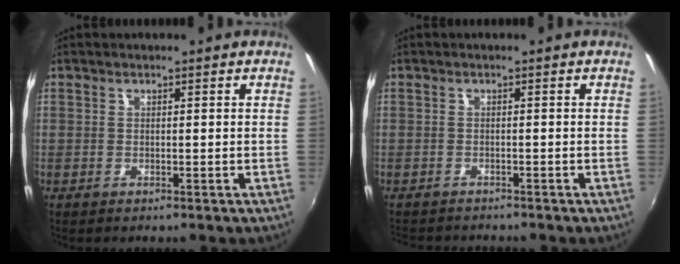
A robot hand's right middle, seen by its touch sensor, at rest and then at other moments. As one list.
[{"total": 4.3, "force": [-4.1, 0.7, 1.1], "torque": [-0.033, -0.018, -0.064]}]